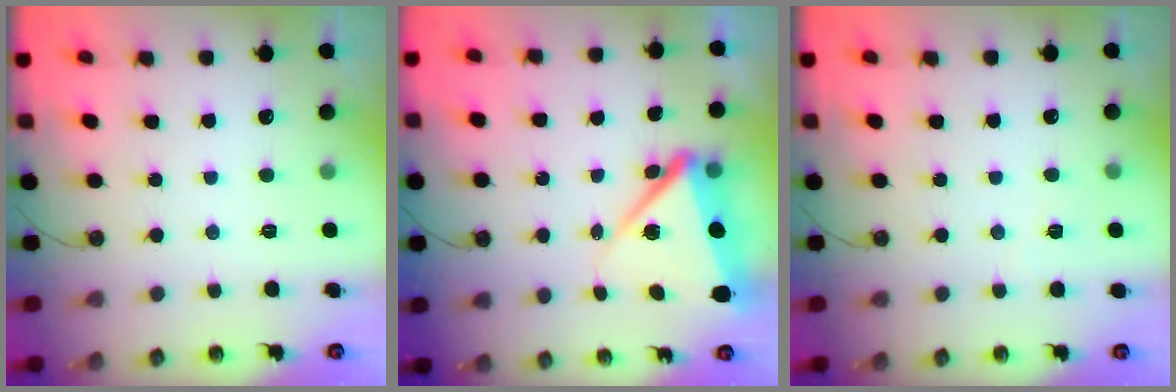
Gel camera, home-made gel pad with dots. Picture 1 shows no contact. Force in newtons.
{"total": 9.5, "press": 9.3, "slide": 1.6}
{"total": 1.5, "press": 1.5, "slide": 0.2}